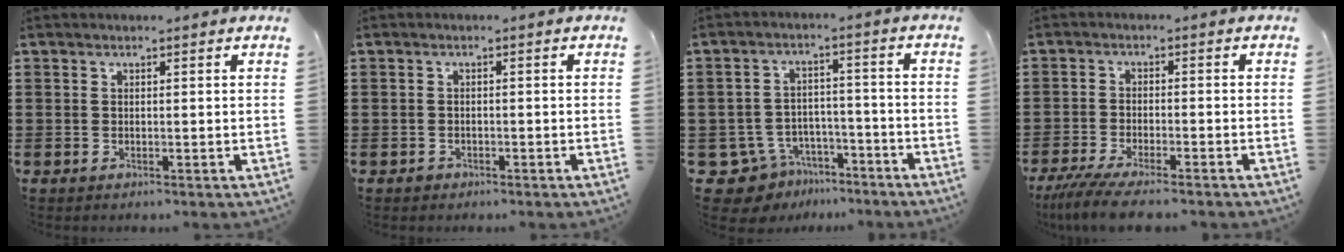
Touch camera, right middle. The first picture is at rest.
{"total": 0.8, "force": [-0.5, 0.6, 0.2], "torque": [-0.006, -0.001, -0.010]}
{"total": 7.3, "force": [-6.3, 3.5, 1.1], "torque": [-0.046, 0.017, -0.125]}
{"total": 4.7, "force": [-4.2, -0.1, 2.1], "torque": [-0.056, -0.019, -0.083]}